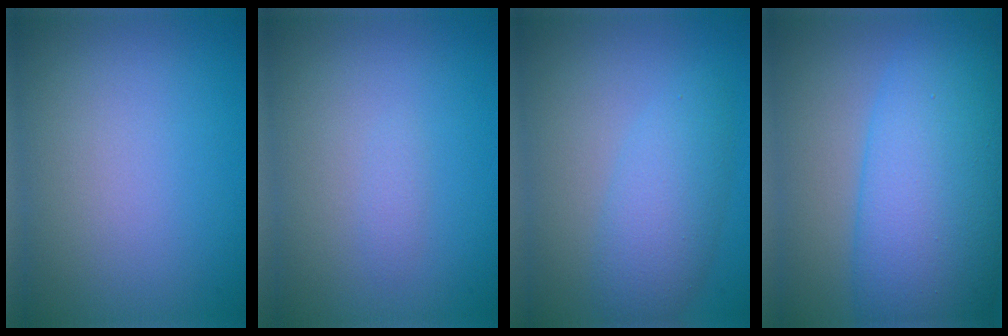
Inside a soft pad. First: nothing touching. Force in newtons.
{"total": 0.6, "press": 0.6, "slide": 0.0}
{"total": 3.9, "press": 3.9, "slide": 0.1}
{"total": 12.3, "press": 12.3, "slide": 0.1}